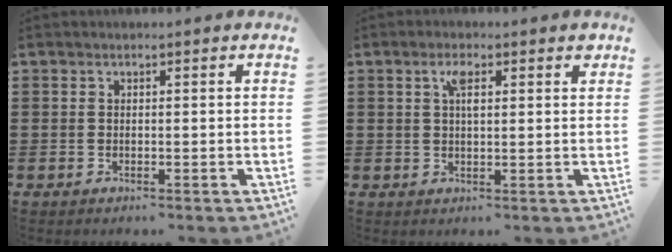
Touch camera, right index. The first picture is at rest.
{"total": 3.3, "force": [1.4, 1.0, 2.8], "torque": [-0.044, 0.001, 0.018]}